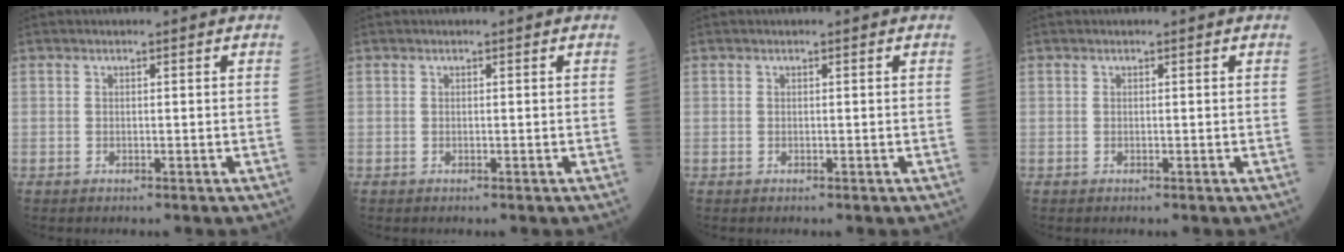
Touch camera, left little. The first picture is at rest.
{"total": 0.0}
{"total": 0.0}
{"total": 0.0}